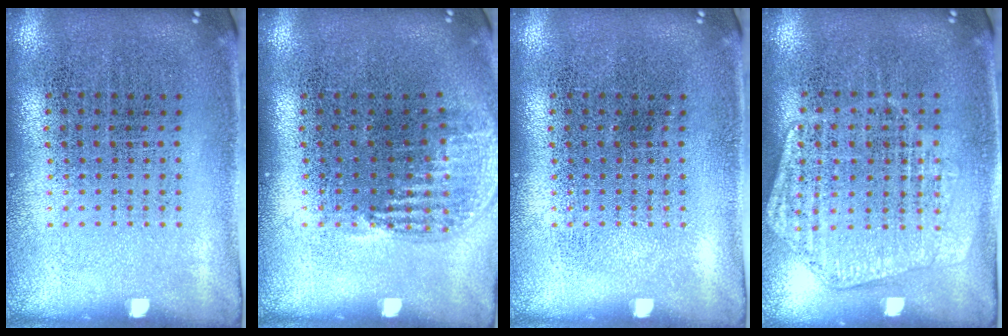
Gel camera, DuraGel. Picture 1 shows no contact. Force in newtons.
{"total": 1.1, "press": 1.0, "slide": 0.4}
{"total": 0.0}
{"total": 1.4, "press": 1.4, "slide": 0.4}